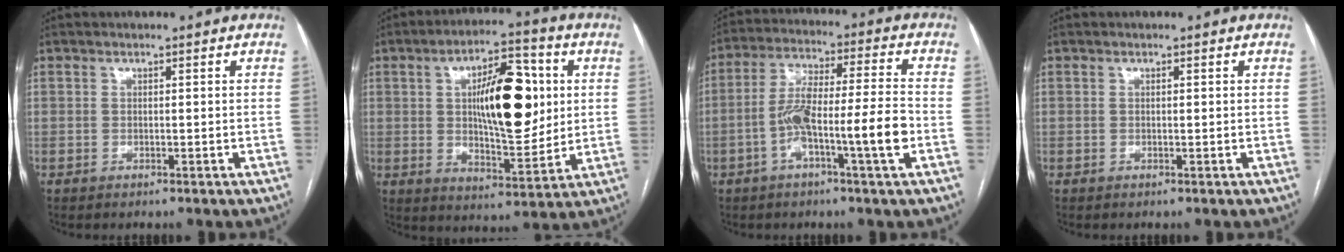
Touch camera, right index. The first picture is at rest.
{"total": 15.4, "force": [2.8, 5.2, 14.2], "torque": [-0.227, 0.016, 0.047]}
{"total": 12.0, "force": [-3.7, 0.5, 11.4], "torque": [-0.208, 0.015, -0.068]}
{"total": 0.0}